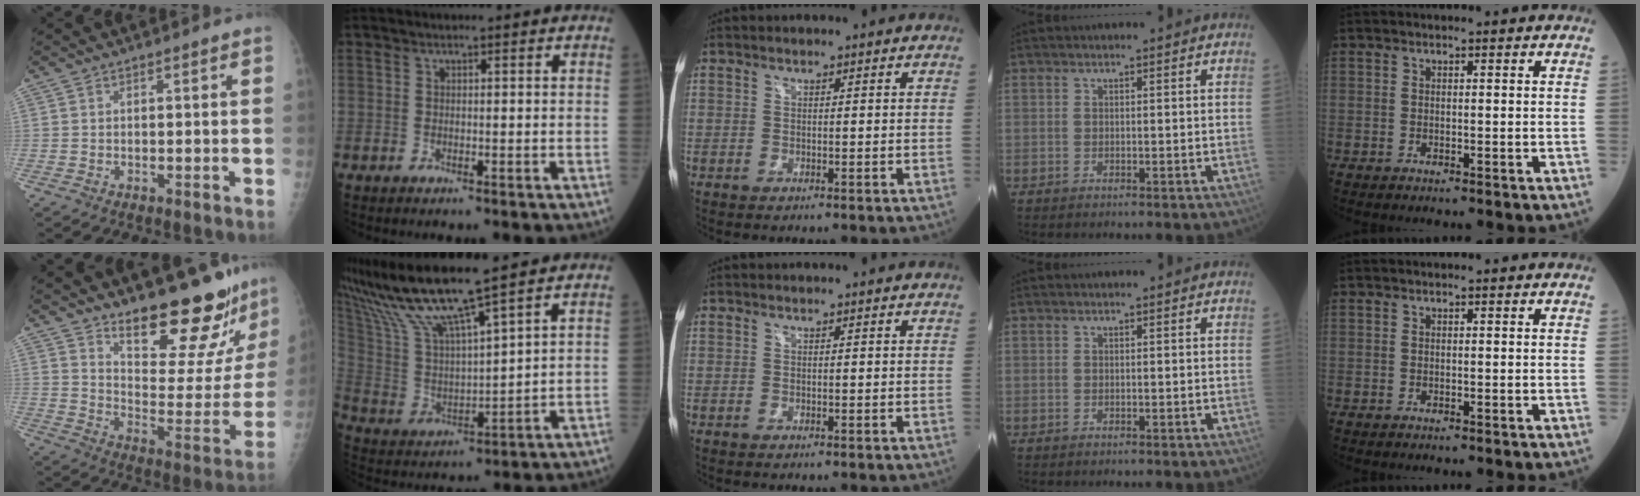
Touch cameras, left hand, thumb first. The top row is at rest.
{"thumb": {"total": 21.3, "force": [18.1, 5.2, 9.9], "torque": [-0.095, -0.155, 0.250]}, "index": {"total": 13.6, "force": [10.9, -0.7, 8.1], "torque": [-0.172, 0.003, 0.219]}}